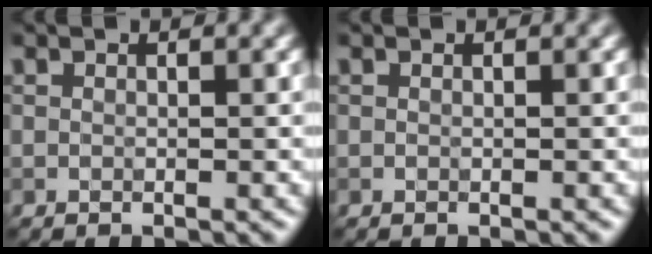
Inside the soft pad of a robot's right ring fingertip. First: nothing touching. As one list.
[{"total": 0.0}]